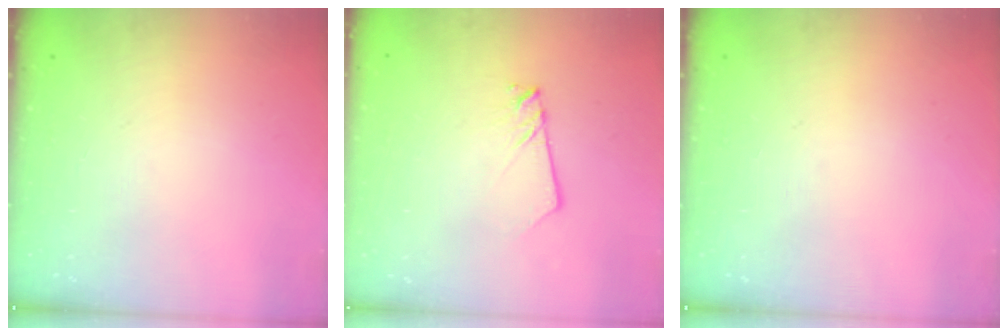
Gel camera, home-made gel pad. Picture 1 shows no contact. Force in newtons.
{"total": 2.5, "press": 2.5, "slide": 0.1}
{"total": 0.0}